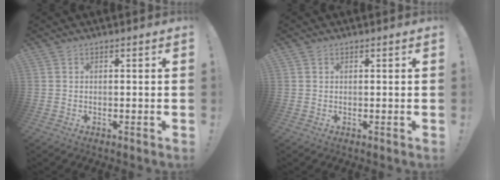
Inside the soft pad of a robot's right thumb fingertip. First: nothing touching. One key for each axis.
{"total": 0.5, "fx": 0.4, "fy": 0.3, "fz": 0.0, "tx": 0.008, "ty": -0.003, "tz": 0.007}